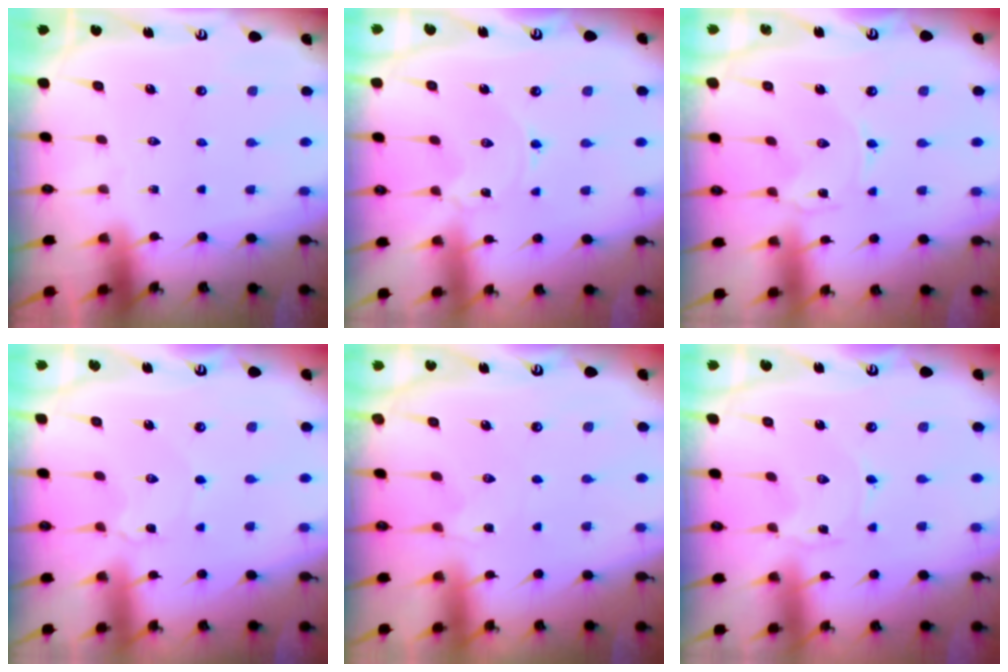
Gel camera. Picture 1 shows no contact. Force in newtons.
{"total": 0.0}
{"total": 0.0}
{"total": 2.6, "press": 2.6, "slide": 0.3}
{"total": 1.9, "press": 1.8, "slide": 0.5}
{"total": 0.6, "press": 0.6, "slide": 0.1}